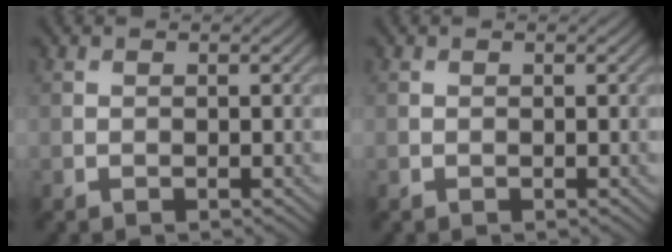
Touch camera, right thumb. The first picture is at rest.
{"total": 0.0}